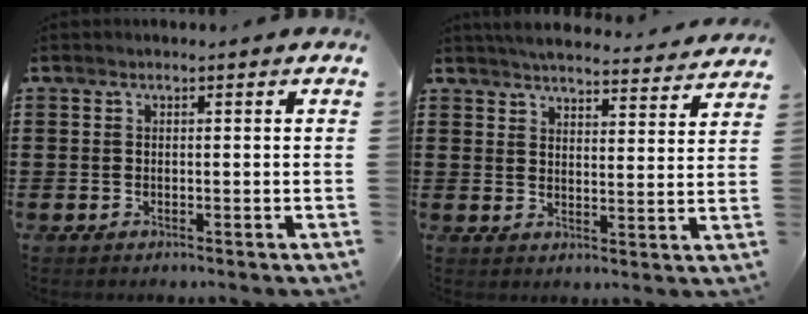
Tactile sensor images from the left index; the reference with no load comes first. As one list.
[{"total": 4.6, "force": [4.6, -0.1, 0.7], "torque": [-0.024, -0.033, 0.078]}]